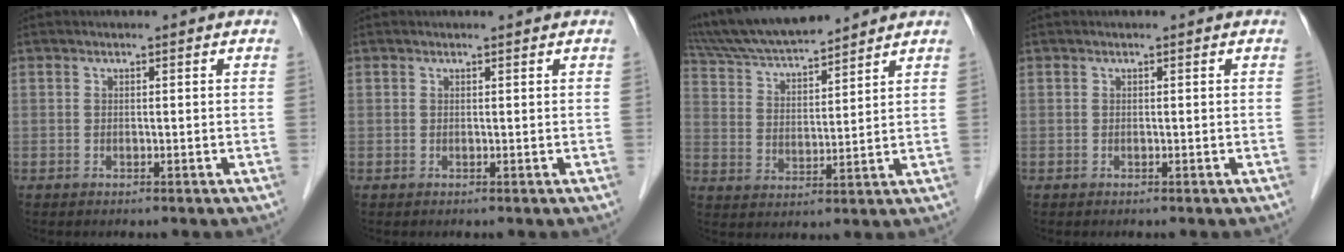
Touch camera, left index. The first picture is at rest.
{"total": 0.5, "force": [0.5, -0.1, 0.0], "torque": [-0.004, -0.004, 0.006]}
{"total": 13.8, "force": [12.7, 1.6, 5.2], "torque": [-0.103, 0.021, 0.233]}
{"total": 0.0}